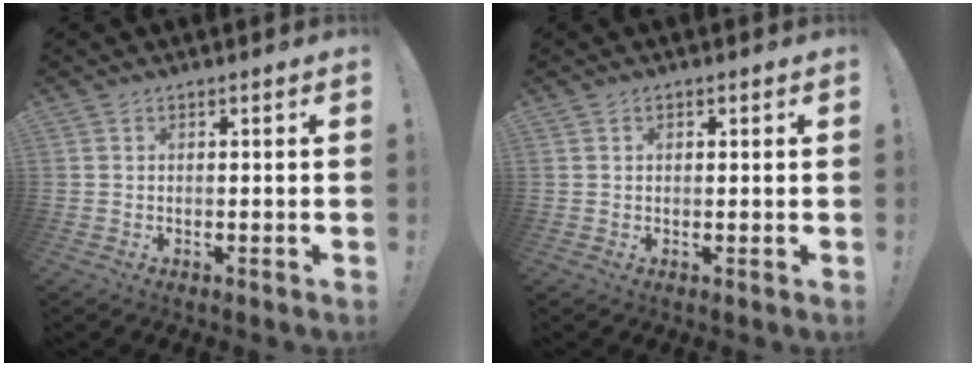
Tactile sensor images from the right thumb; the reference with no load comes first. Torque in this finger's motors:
{"motor_torque": [-0.04, -0.04, -0.16, 0.17, -0.02]}